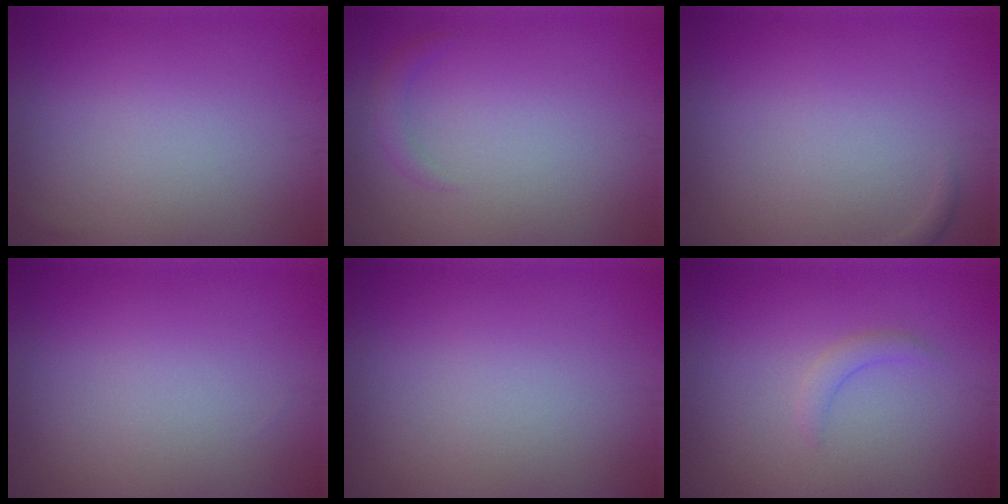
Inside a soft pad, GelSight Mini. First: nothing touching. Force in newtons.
{"total": 1.0, "press": 1.0, "slide": 0.1}
{"total": 0.5, "press": 0.5, "slide": 0.1}
{"total": 0.0}
{"total": 0.0}
{"total": 1.2, "press": 1.2, "slide": 0.2}